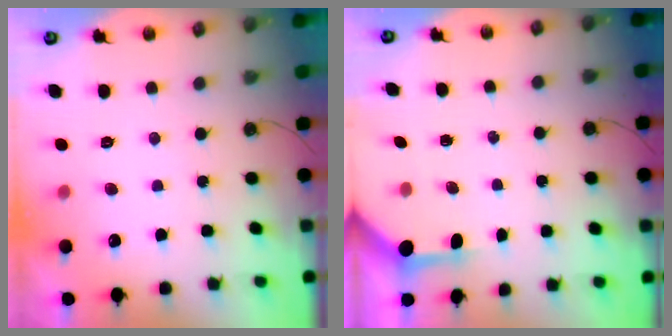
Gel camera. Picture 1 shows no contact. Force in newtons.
{"total": 3.4, "press": 3.3, "slide": 0.4}